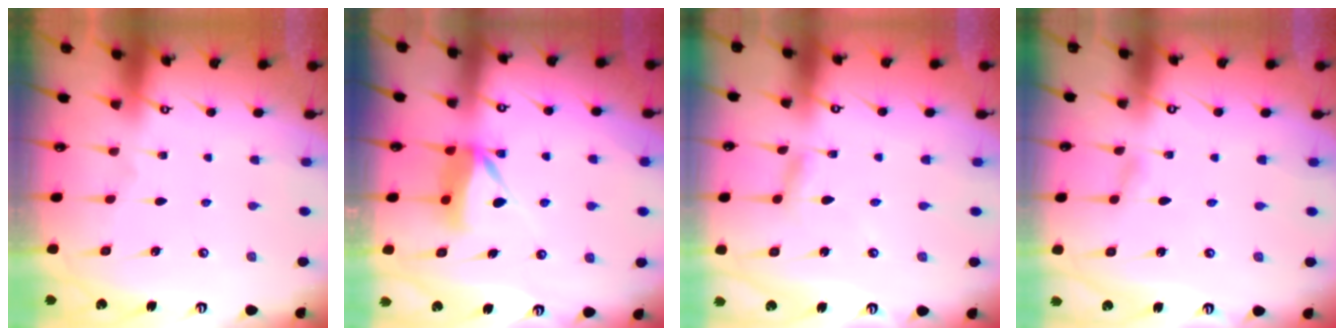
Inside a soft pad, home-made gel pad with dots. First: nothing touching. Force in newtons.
{"total": 7.5, "press": 7.5, "slide": 0.1}
{"total": 2.8, "press": 2.8, "slide": 0.1}
{"total": 1.2, "press": 1.2, "slide": 0.1}